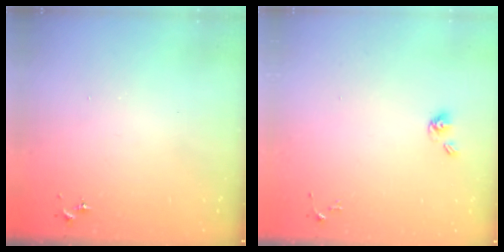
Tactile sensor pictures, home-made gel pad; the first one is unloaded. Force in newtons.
{"total": 5.2, "press": 4.6, "slide": 2.4}